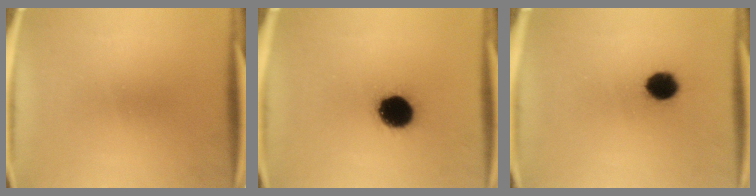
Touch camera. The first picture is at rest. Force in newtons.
{"total": 12.5}
{"total": 7.0}